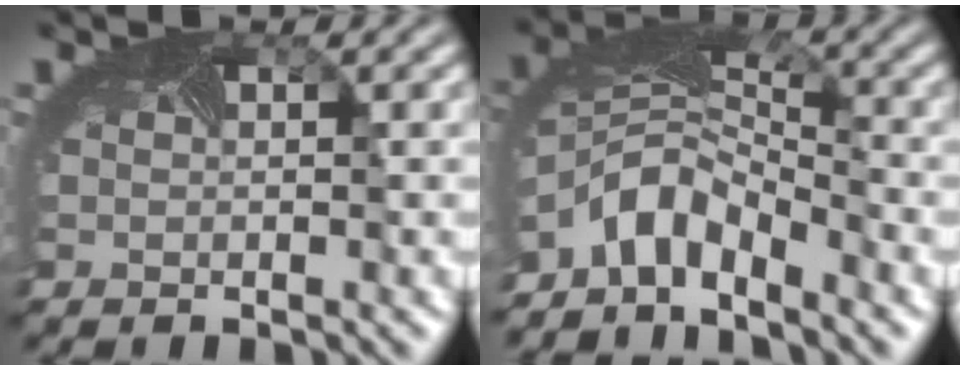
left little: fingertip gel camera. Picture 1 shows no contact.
{"total": 5.0, "force": [-3.6, 2.4, 2.4], "torque": [-0.049, -0.006, -0.078]}